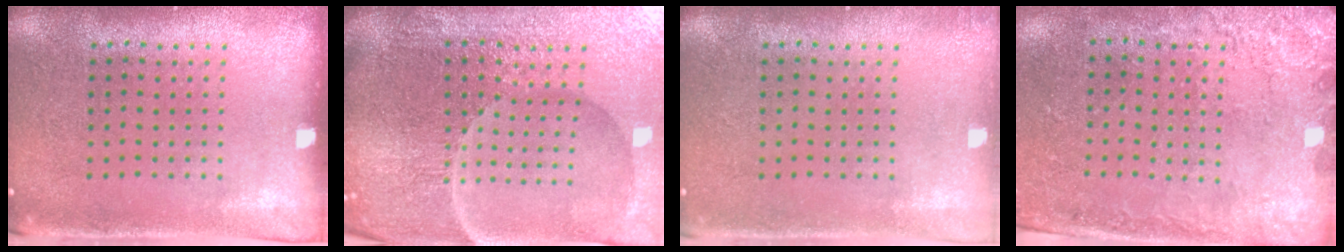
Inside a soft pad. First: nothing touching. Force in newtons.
{"total": 5.9, "press": 5.4, "slide": 2.4}
{"total": 0.9, "press": 0.8, "slide": 0.3}
{"total": 2.6, "press": 2.3, "slide": 1.2}